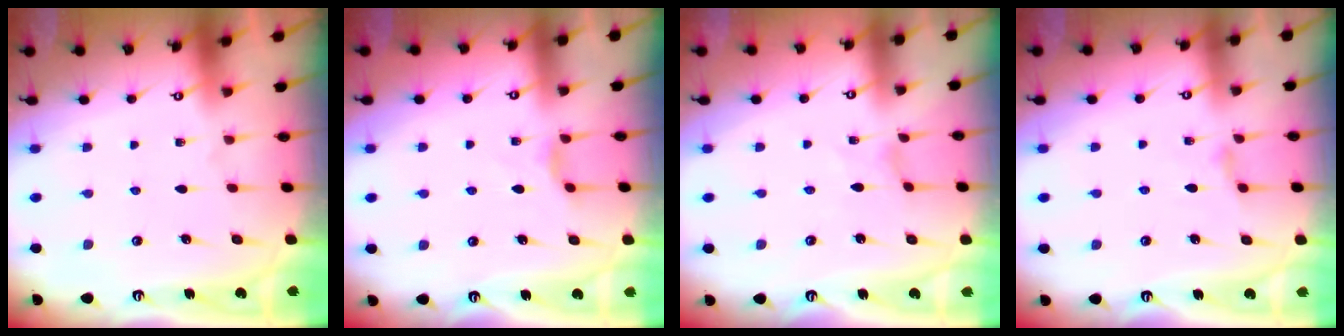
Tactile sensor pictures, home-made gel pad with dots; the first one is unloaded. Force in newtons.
{"total": 2.6, "press": 2.6, "slide": 0.4}
{"total": 0.0}
{"total": 2.9, "press": 2.8, "slide": 0.5}